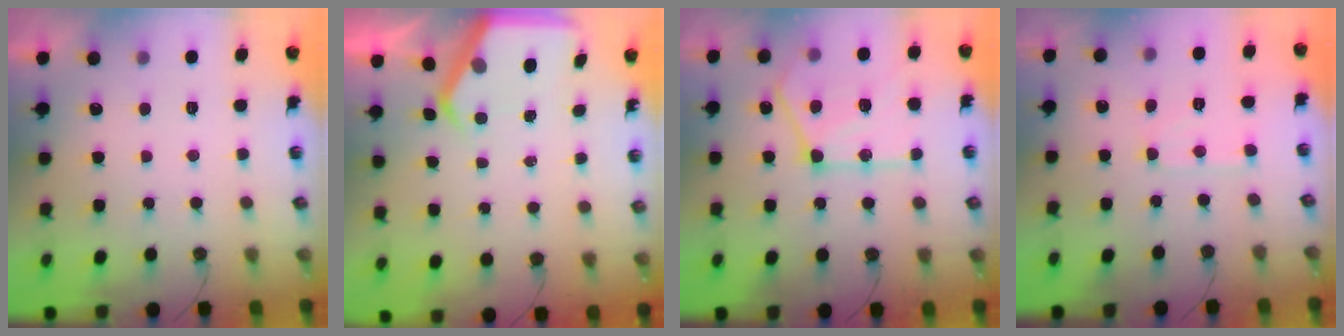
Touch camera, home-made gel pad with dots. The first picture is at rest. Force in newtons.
{"total": 5.4, "press": 5.4, "slide": 0.4}
{"total": 20.8, "press": 20.7, "slide": 2.1}
{"total": 4.6, "press": 4.6, "slide": 0.1}